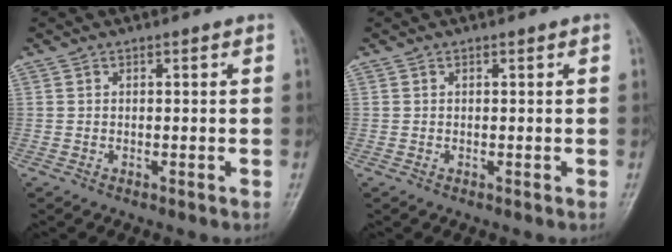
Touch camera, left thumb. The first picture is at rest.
{"total": 0.0}